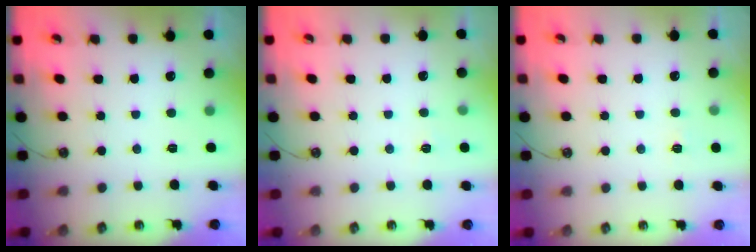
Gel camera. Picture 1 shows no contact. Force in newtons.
{"total": 2.7, "press": 2.6, "slide": 0.3}
{"total": 4.0, "press": 4.0, "slide": 0.4}